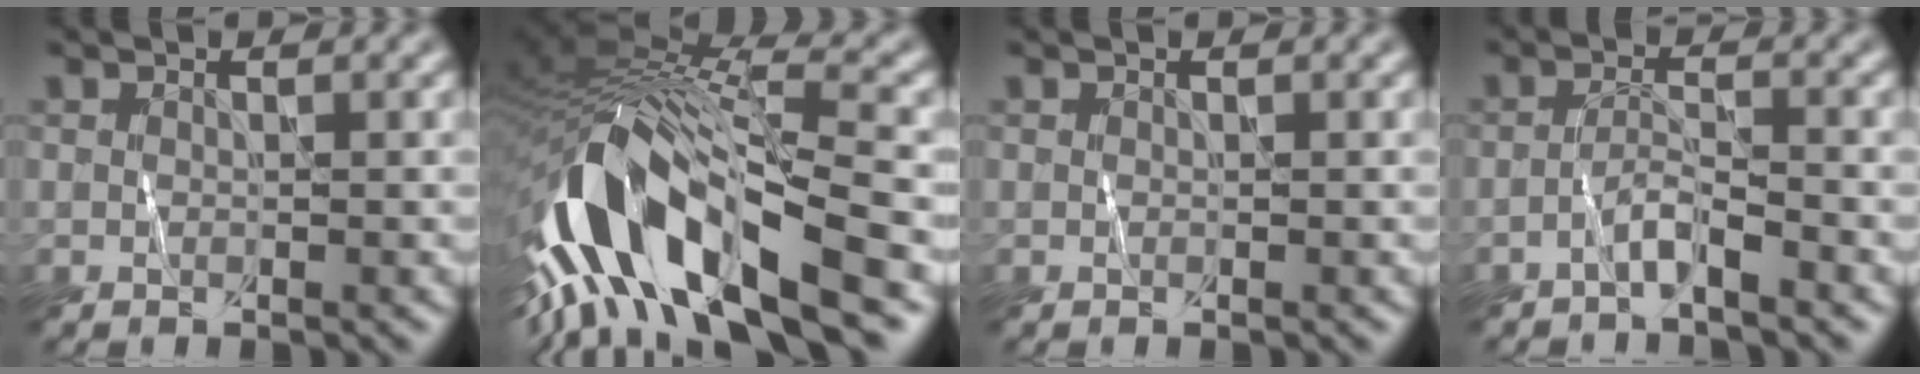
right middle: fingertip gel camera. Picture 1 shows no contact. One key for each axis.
{"total": 14.7, "fx": -6.9, "fy": 5.9, "fz": 11.5, "tx": -0.232, "ty": 0.006, "tz": -0.111}
{"total": 0.0}
{"total": 2.1, "fx": -1.5, "fy": 0.1, "fz": 1.4, "tx": -0.024, "ty": 0.011, "tz": -0.036}